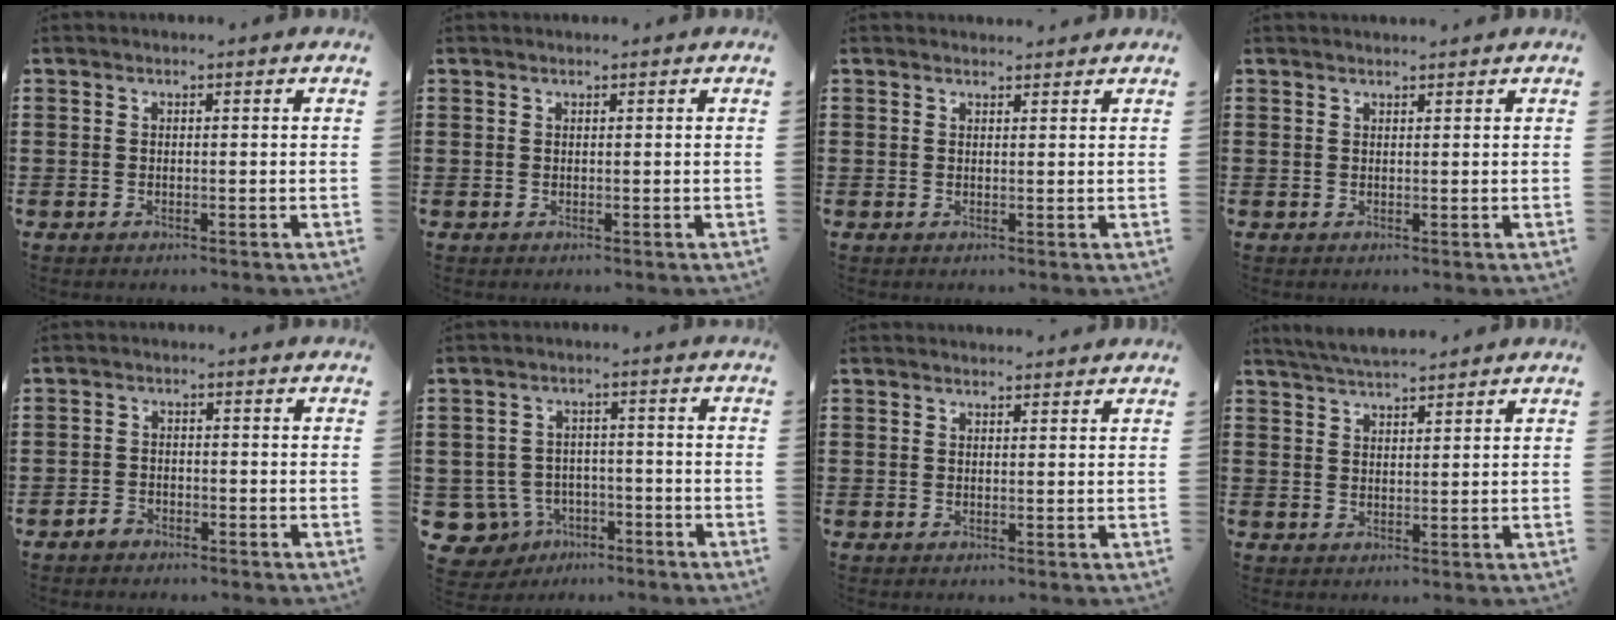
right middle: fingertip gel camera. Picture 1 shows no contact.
{"total": 0.0}
{"total": 1.1, "force": [1.1, 0.1, 0.0], "torque": [0.005, -0.004, 0.020]}
{"total": 0.8, "force": [0.8, 0.0, 0.0], "torque": [-0.002, -0.003, 0.017]}
{"total": 2.1, "force": [-1.9, 0.9, 0.3], "torque": [-0.012, 0.002, -0.038]}
{"total": 5.3, "force": [-3.3, 3.9, 1.4], "torque": [-0.063, 0.005, -0.068]}
{"total": 1.1, "force": [1.1, 0.1, 0.0], "torque": [0.005, -0.004, 0.020]}
{"total": 3.6, "force": [3.5, 0.2, 0.8], "torque": [-0.027, -0.005, 0.066]}